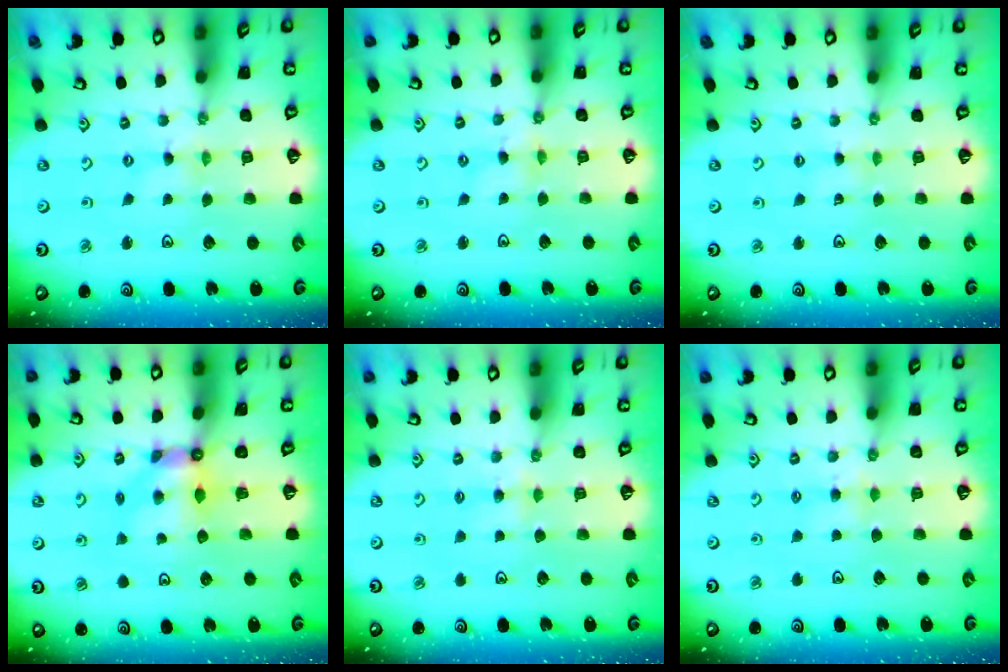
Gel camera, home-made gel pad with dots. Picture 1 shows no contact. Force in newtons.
{"total": 2.3, "press": 2.2, "slide": 0.4}
{"total": 1.5, "press": 1.5, "slide": 0.3}
{"total": 5.9, "press": 5.9, "slide": 0.3}
{"total": 3.9, "press": 3.9, "slide": 0.7}
{"total": 4.3, "press": 4.2, "slide": 0.6}